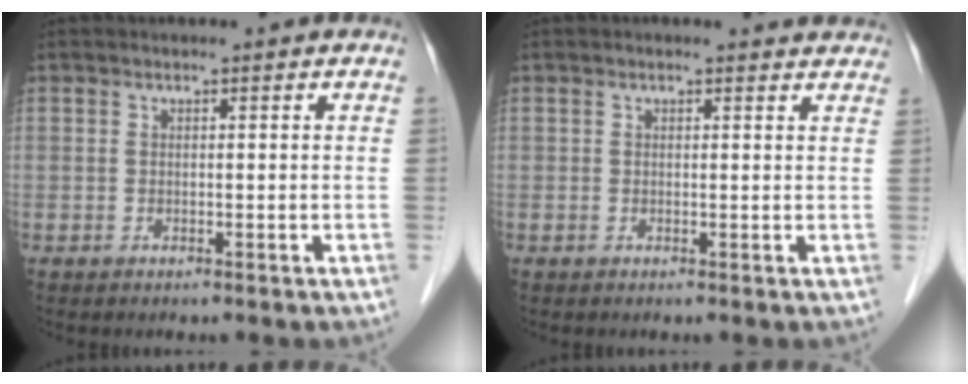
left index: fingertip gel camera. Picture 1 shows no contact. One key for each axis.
{"total": 2.3, "fx": 2.2, "fy": 0.7, "fz": 0.3, "tx": -0.009, "ty": 0.000, "tz": 0.012}